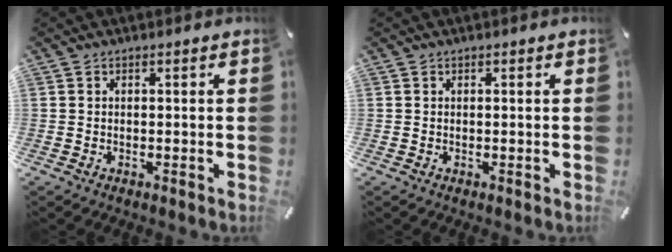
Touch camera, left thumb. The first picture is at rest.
{"total": 0.0}